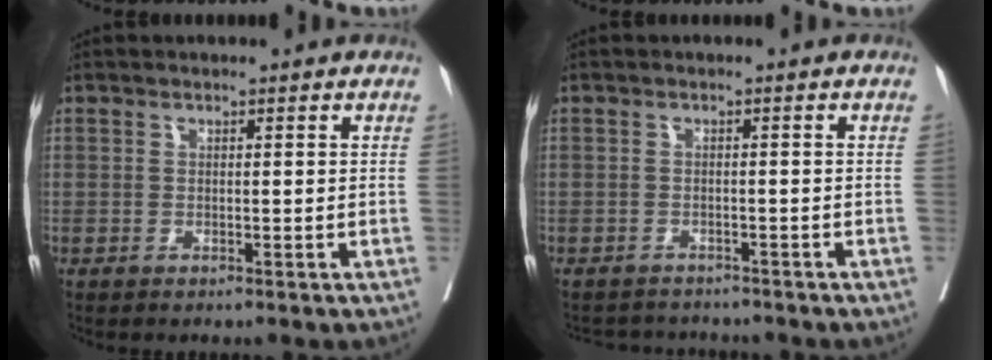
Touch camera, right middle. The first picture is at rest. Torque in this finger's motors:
{"motor_torque": [0.23, -0.47, 0.05, 0.00]}